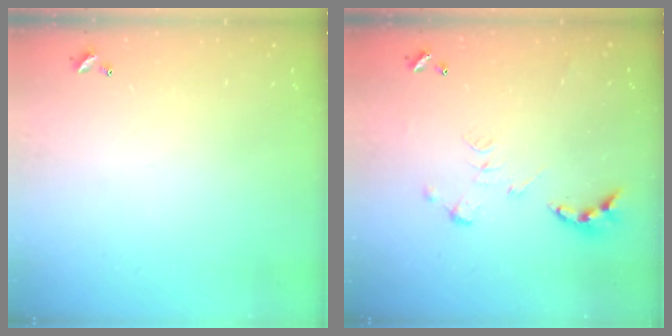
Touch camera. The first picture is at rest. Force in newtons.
{"total": 0.0}